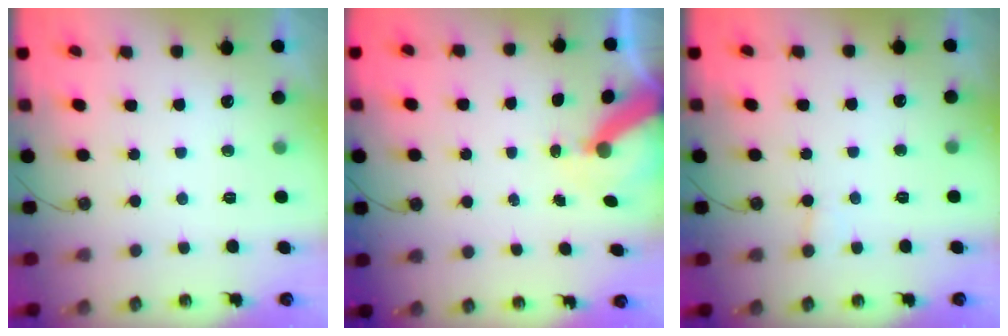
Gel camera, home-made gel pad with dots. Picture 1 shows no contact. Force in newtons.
{"total": 8.1, "press": 8.1, "slide": 1.1}
{"total": 3.4, "press": 3.4, "slide": 0.2}